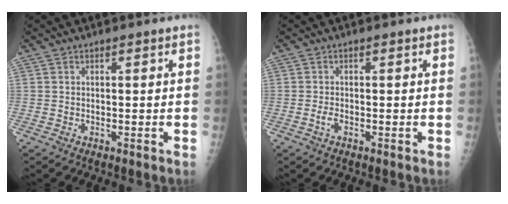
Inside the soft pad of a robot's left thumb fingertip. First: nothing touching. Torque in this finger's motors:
{"motor_torque": [-0.48, -0.08, 0.02, 0.01, 0.00]}